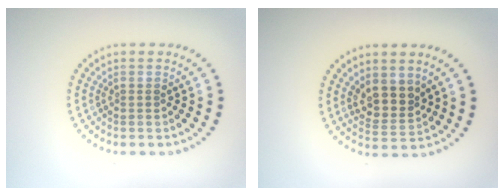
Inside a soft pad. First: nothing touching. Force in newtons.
{"total": 3.0, "press": 2.5, "slide": 1.6}